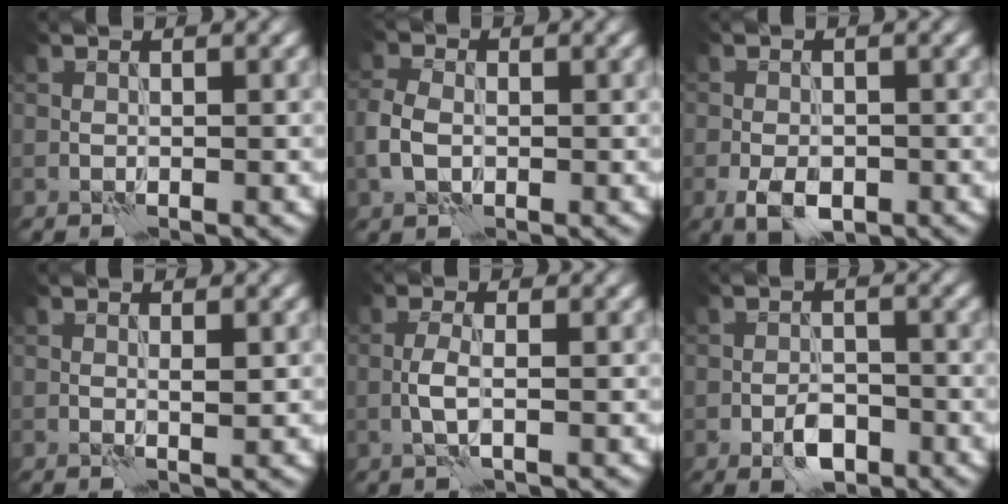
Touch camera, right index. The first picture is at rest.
{"total": 3.0, "force": [-0.4, 2.2, 2.0], "torque": [-0.051, 0.001, -0.016]}
{"total": 3.3, "force": [-1.4, 2.0, 2.3], "torque": [-0.042, -0.005, -0.027]}
{"total": 0.8, "force": [0.4, 0.1, 0.7], "torque": [-0.012, -0.003, 0.006]}
{"total": 1.7, "force": [-0.2, 0.4, 1.7], "torque": [-0.037, 0.003, -0.010]}
{"total": 2.9, "force": [-1.6, 1.7, 1.8], "torque": [-0.026, 0.002, -0.029]}